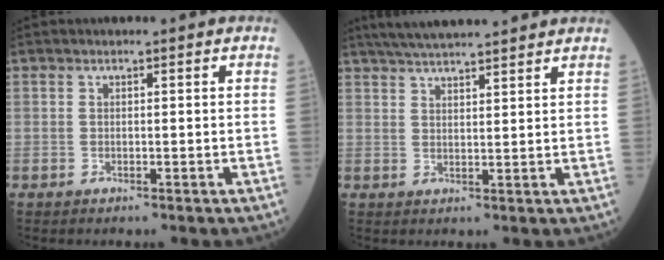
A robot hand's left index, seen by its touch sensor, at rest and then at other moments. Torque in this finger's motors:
{"motor_torque": [0.17, -0.20, 0.08, 0.07]}